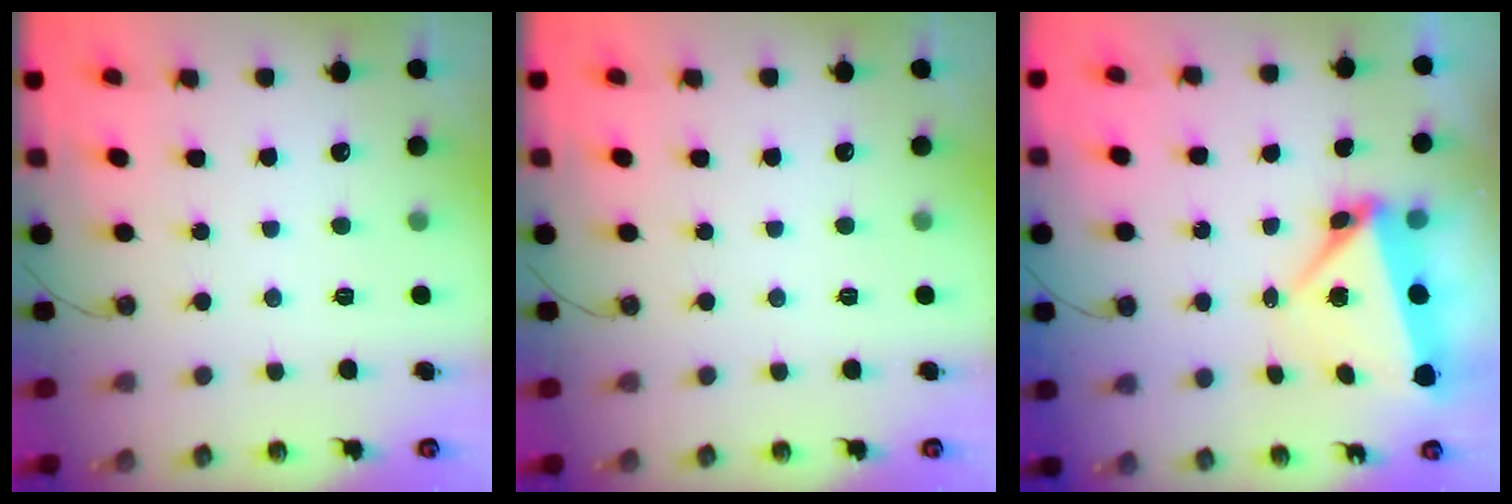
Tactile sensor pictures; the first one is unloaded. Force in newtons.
{"total": 0.0}
{"total": 6.0, "press": 6.0, "slide": 0.3}